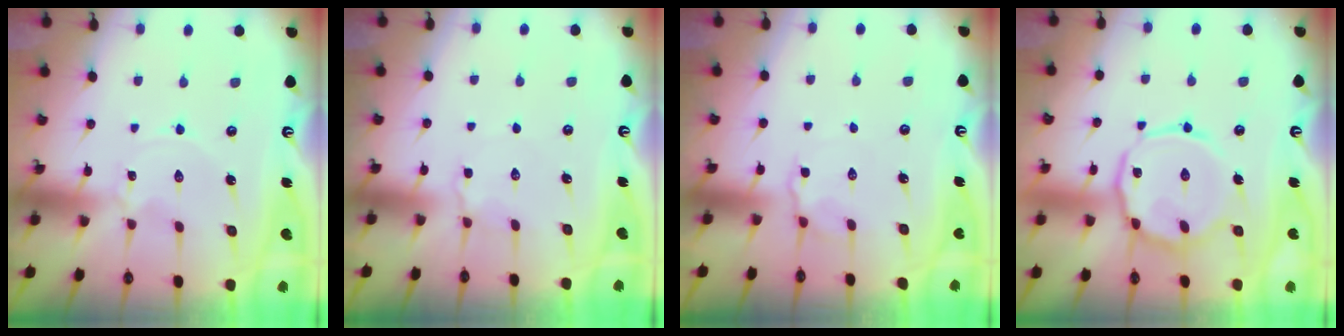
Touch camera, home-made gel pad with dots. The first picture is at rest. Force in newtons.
{"total": 4.1, "press": 4.1, "slide": 0.9}
{"total": 4.6, "press": 4.4, "slide": 1.2}
{"total": 14.2, "press": 14.2, "slide": 1.1}